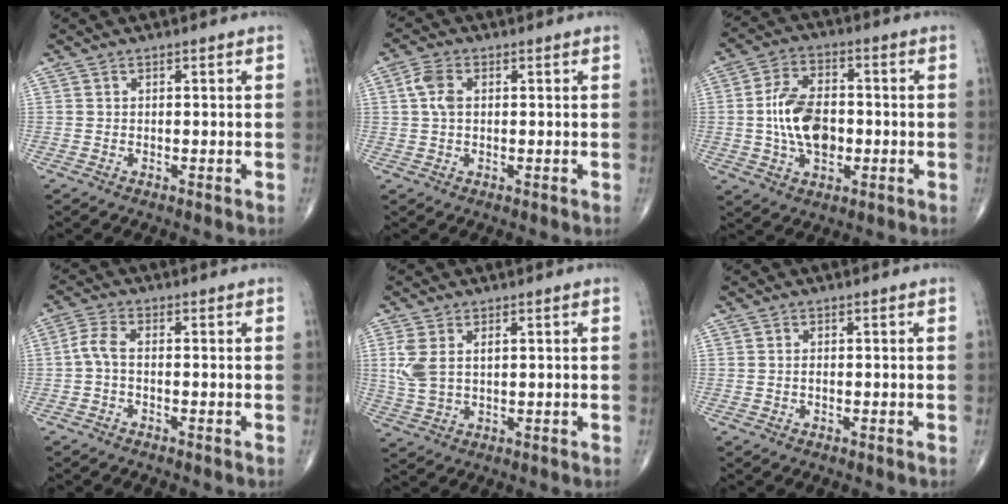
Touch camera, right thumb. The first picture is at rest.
{"total": 4.3, "force": [0.8, 2.5, 3.4], "torque": [-0.080, 0.008, 0.012]}
{"total": 11.9, "force": [-0.9, 7.2, 9.4], "torque": [-0.158, 0.013, -0.018]}
{"total": 3.3, "force": [-0.7, 1.3, 2.9], "torque": [-0.068, 0.009, -0.022]}
{"total": 6.0, "force": [1.5, 3.4, 4.7], "torque": [-0.113, 0.003, 0.038]}
{"total": 0.5, "force": [-0.1, 0.3, 0.4], "torque": [-0.009, 0.000, -0.001]}